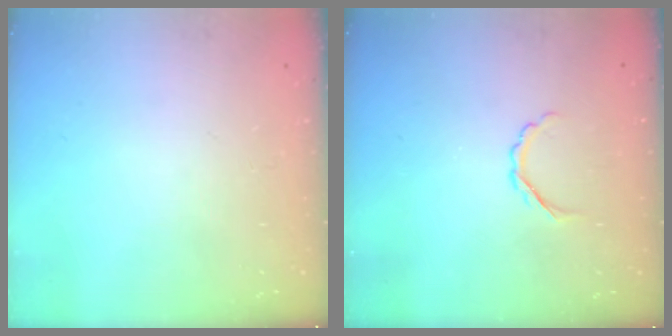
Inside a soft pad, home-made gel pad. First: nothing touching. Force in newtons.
{"total": 2.7, "press": 2.6, "slide": 0.7}